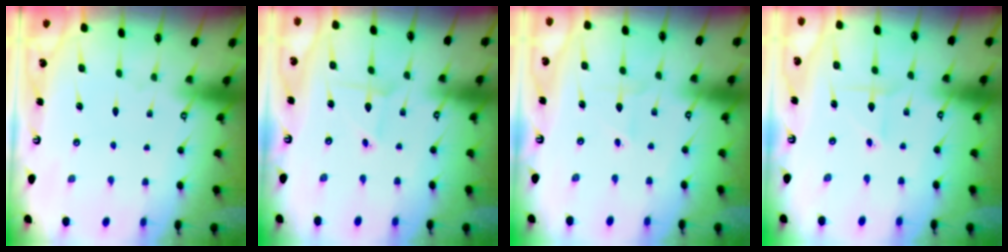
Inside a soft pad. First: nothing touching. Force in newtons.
{"total": 2.3, "press": 2.3, "slide": 0.0}
{"total": 1.6, "press": 1.5, "slide": 0.5}
{"total": 1.8, "press": 1.8, "slide": 0.2}